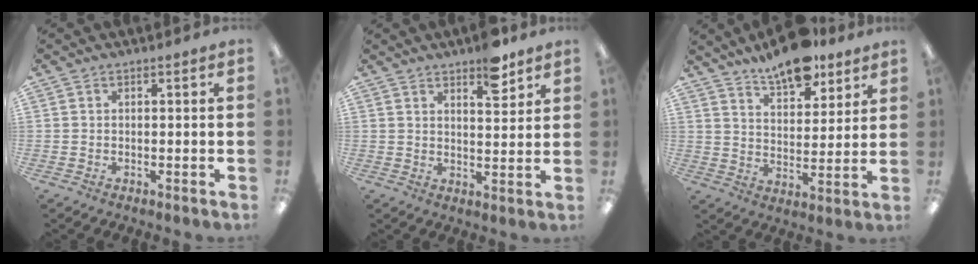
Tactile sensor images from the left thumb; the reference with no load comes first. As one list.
[{"total": 7.2, "force": [5.3, 2.7, 4.0], "torque": [-0.035, -0.034, 0.087]}, {"total": 11.8, "force": [9.7, 4.3, 5.1], "torque": [-0.072, -0.060, 0.172]}]